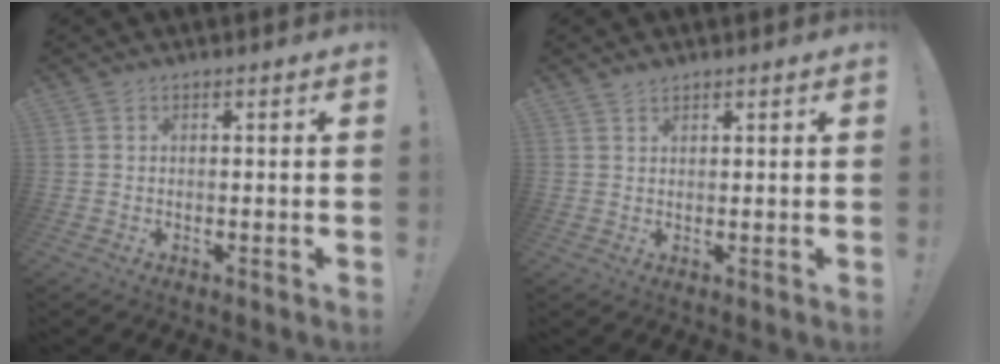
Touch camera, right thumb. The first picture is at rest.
{"total": 1.7, "force": [1.6, 0.7, 0.3], "torque": [0.001, -0.011, 0.028]}